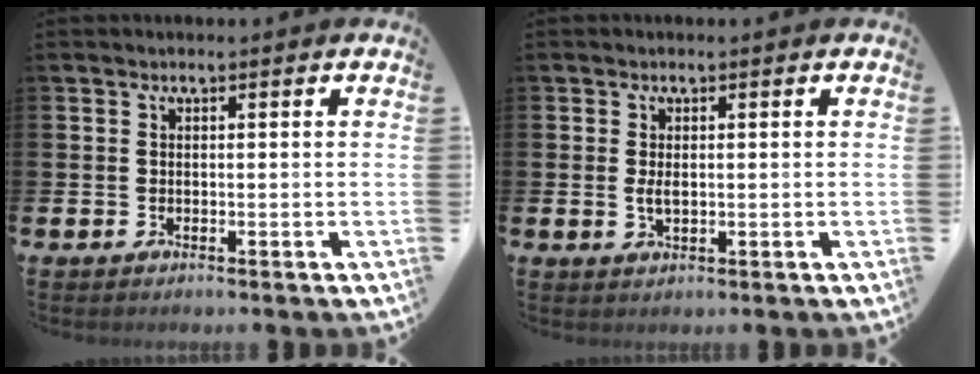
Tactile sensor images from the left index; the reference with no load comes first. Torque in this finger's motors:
{"motor_torque": [0.47, 0.01, -0.02, 0.06]}